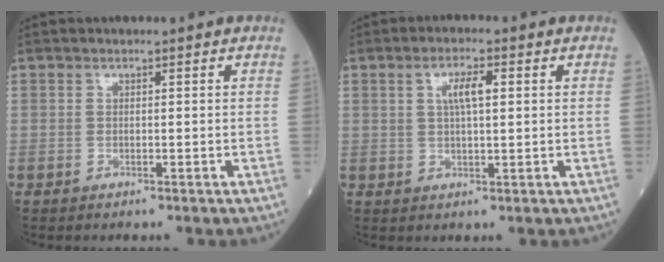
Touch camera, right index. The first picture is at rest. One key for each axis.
{"total": 4.1, "fx": 1.2, "fy": 0.9, "fz": 3.8, "tx": -0.071, "ty": 0.006, "tz": 0.021}